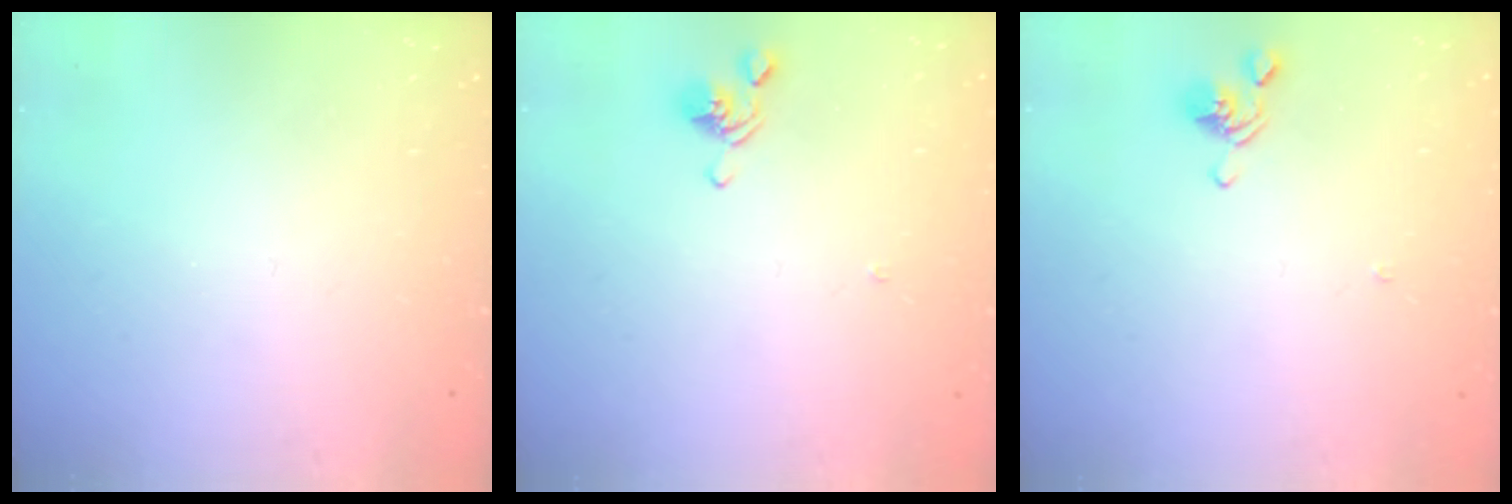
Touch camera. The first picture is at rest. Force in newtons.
{"total": 2.6, "press": 2.6, "slide": 0.6}
{"total": 2.6, "press": 2.6, "slide": 0.6}